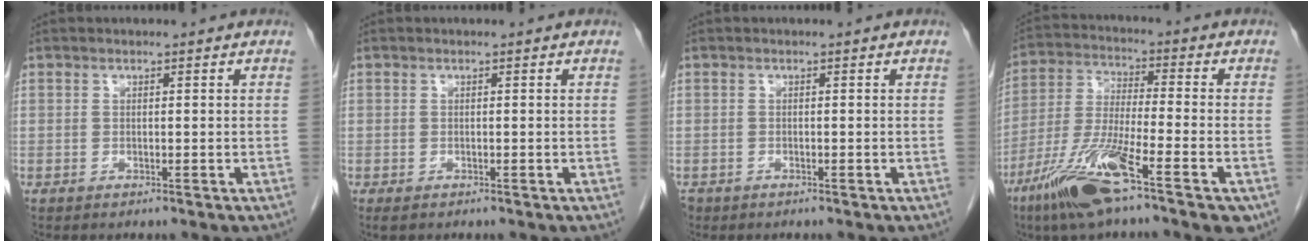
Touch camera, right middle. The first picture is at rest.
{"total": 0.8, "force": [-0.5, 0.5, 0.4], "torque": [-0.008, -0.001, -0.004]}
{"total": 1.3, "force": [-0.9, 0.9, 0.3], "torque": [-0.013, 0.000, -0.015]}
{"total": 15.1, "force": [-8.4, 1.5, 12.4], "torque": [-0.246, -0.032, -0.155]}